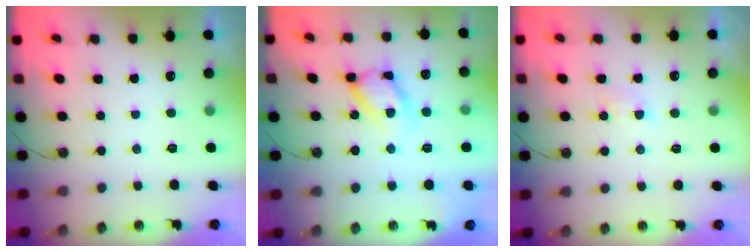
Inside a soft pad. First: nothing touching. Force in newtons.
{"total": 14.7, "press": 14.7, "slide": 1.2}
{"total": 2.9, "press": 2.9, "slide": 0.5}